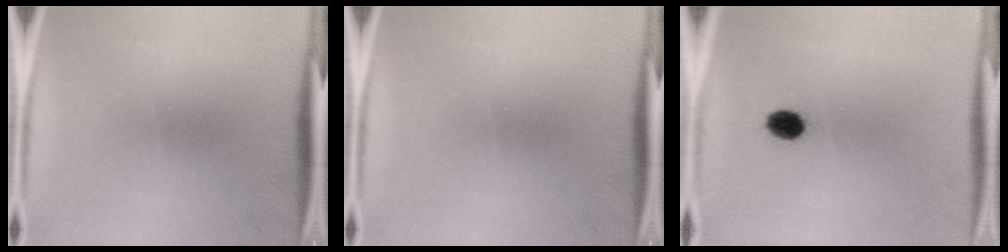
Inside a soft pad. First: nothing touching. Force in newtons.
{"total": 0.0}
{"total": 3.5}